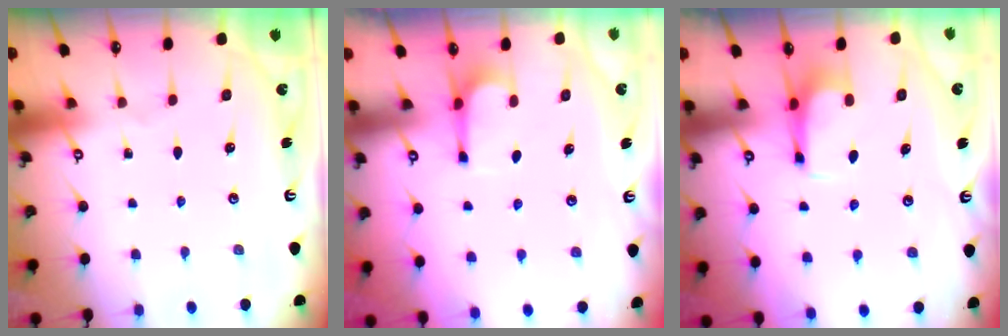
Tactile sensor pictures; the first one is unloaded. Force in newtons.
{"total": 2.7, "press": 2.6, "slide": 0.5}
{"total": 5.0, "press": 4.9, "slide": 1.0}